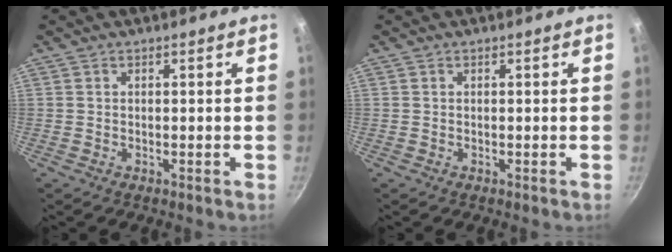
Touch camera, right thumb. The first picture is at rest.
{"total": 0.0}